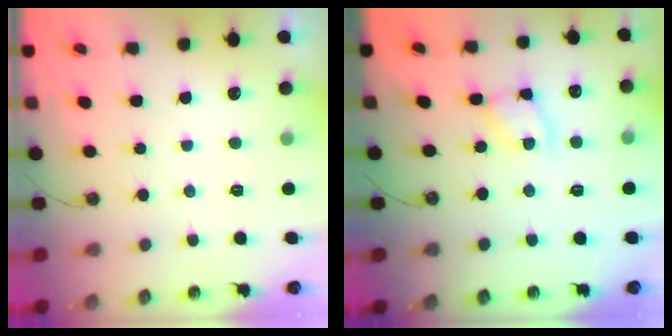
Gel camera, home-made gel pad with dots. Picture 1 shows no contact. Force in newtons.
{"total": 5.9, "press": 5.9, "slide": 0.3}